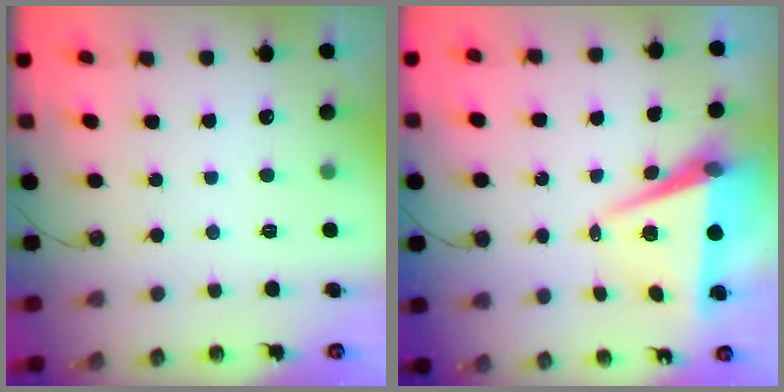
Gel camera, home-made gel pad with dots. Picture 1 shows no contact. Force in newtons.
{"total": 8.4, "press": 7.2, "slide": 4.4}